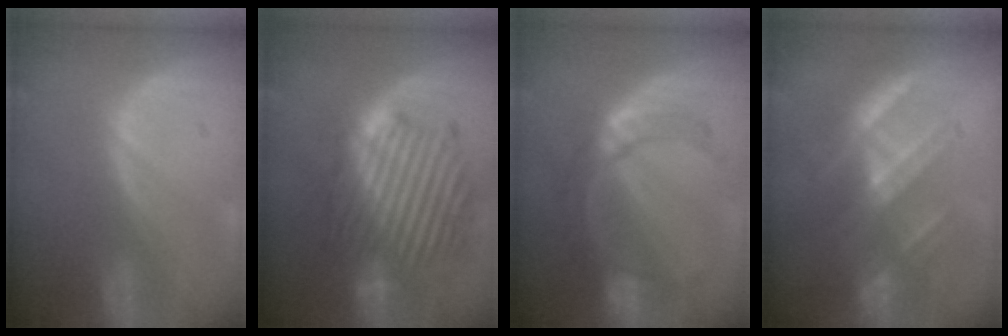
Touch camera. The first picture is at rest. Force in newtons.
{"total": 12.8, "press": 12.7, "slide": 1.0}
{"total": 7.3, "press": 7.2, "slide": 1.5}
{"total": 7.1, "press": 6.8, "slide": 1.9}